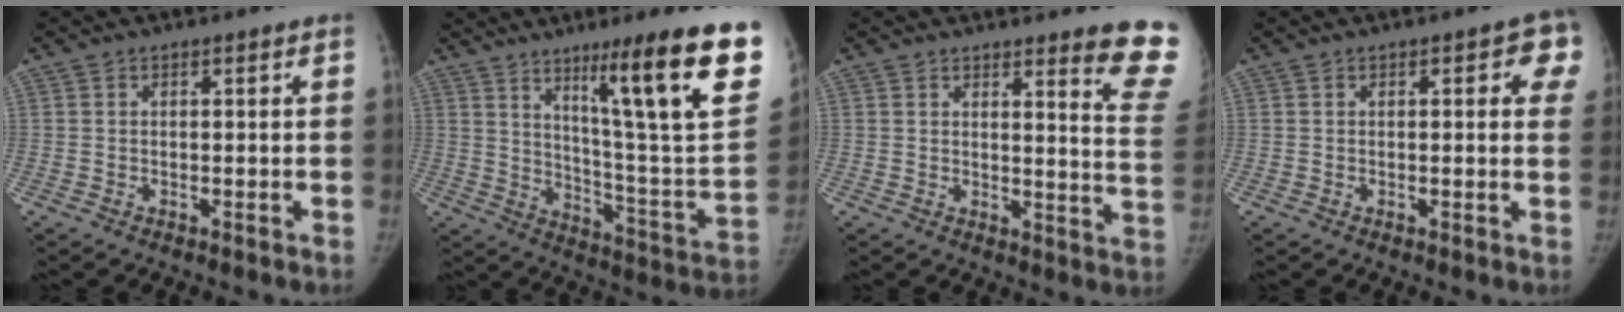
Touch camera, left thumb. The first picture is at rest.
{"total": 27.0, "force": [14.0, 3.2, 22.9], "torque": [-0.292, -0.058, 0.217]}
{"total": 11.4, "force": [9.5, 0.9, 6.3], "torque": [-0.051, -0.094, 0.093]}
{"total": 5.9, "force": [1.9, 2.2, 5.1], "torque": [-0.031, 0.000, 0.012]}